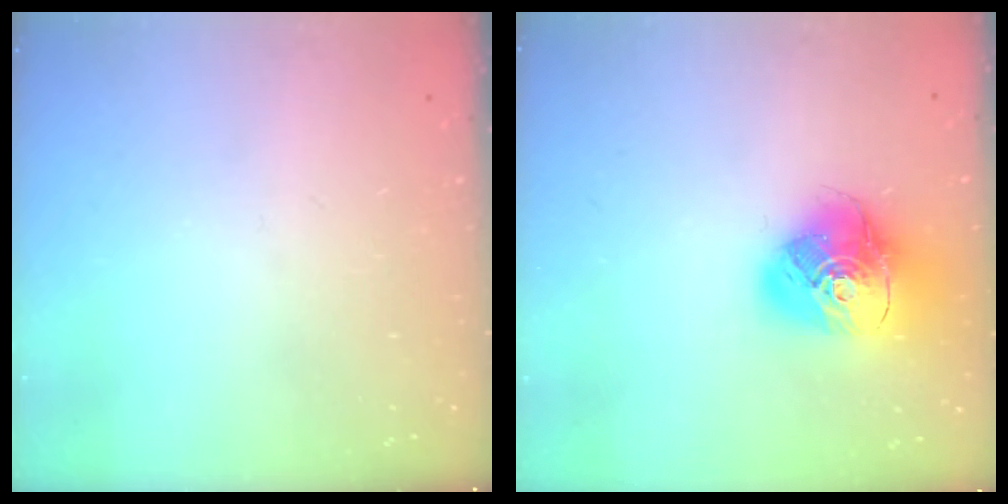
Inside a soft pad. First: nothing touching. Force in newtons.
{"total": 16.7, "press": 16.6, "slide": 2.2}